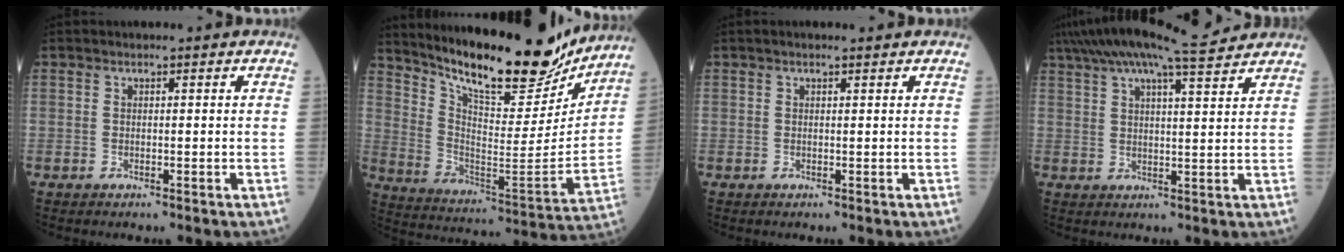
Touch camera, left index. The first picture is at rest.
{"total": 22.3, "force": [19.2, 4.2, 10.4], "torque": [-0.177, -0.035, 0.297]}
{"total": 0.9, "force": [0.6, 0.1, 0.6], "torque": [-0.015, 0.006, 0.009]}
{"total": 14.0, "force": [12.0, 0.8, 7.2], "torque": [-0.137, 0.032, 0.179]}